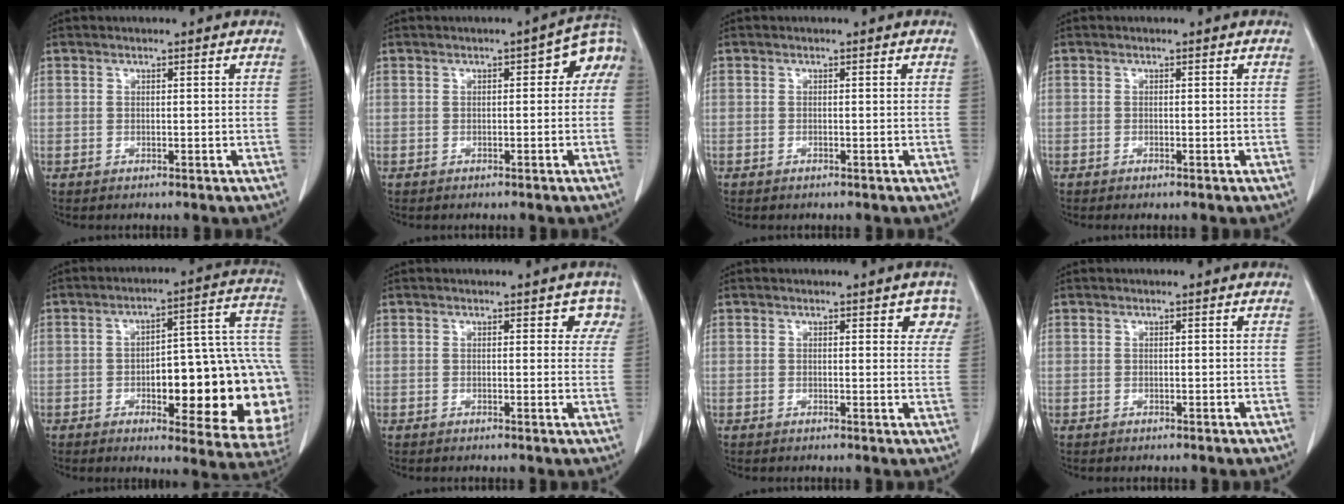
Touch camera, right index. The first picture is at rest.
{"total": 5.2, "force": [0.4, 2.2, 4.7], "torque": [-0.054, 0.024, 0.000]}
{"total": 0.0}
{"total": 0.6, "force": [-0.5, 0.0, 0.4], "torque": [-0.010, -0.001, -0.008]}
{"total": 24.3, "force": [-4.7, 6.5, 22.9], "torque": [-0.200, 0.039, -0.040]}
{"total": 2.9, "force": [1.8, 1.8, 1.5], "torque": [0.007, 0.001, 0.005]}
{"total": 3.9, "force": [2.2, 1.6, 2.8], "torque": [-0.016, -0.002, 0.013]}
{"total": 0.0}